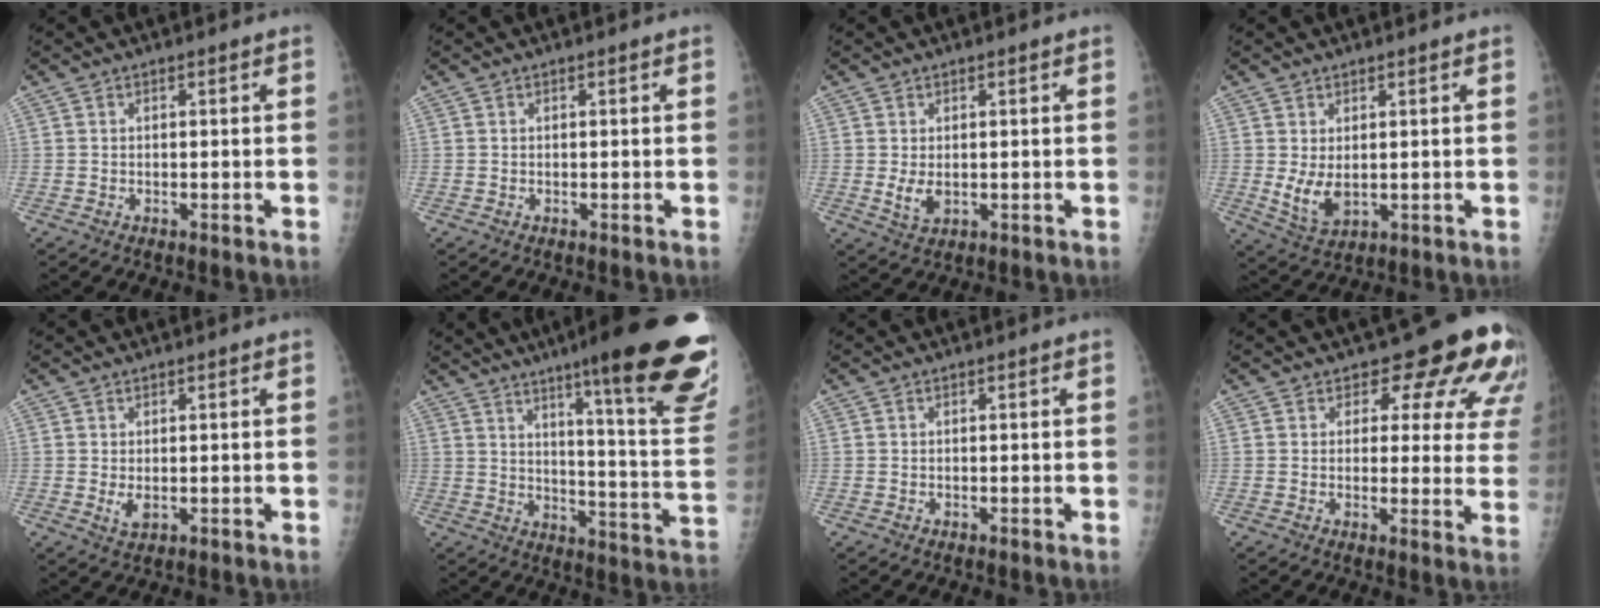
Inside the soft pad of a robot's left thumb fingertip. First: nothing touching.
{"total": 0.0}
{"total": 3.3, "force": [0.0, 2.0, 2.5], "torque": [-0.044, -0.009, 0.007]}
{"total": 5.4, "force": [0.5, 3.1, 4.3], "torque": [-0.074, -0.016, 0.022]}
{"total": 2.3, "force": [0.1, 1.3, 1.9], "torque": [-0.030, -0.007, 0.007]}
{"total": 28.1, "force": [17.7, 3.5, 21.6], "torque": [-0.232, -0.088, 0.241]}
{"total": 0.0}
{"total": 13.6, "force": [9.7, 6.5, 6.9], "torque": [-0.022, -0.054, 0.086]}